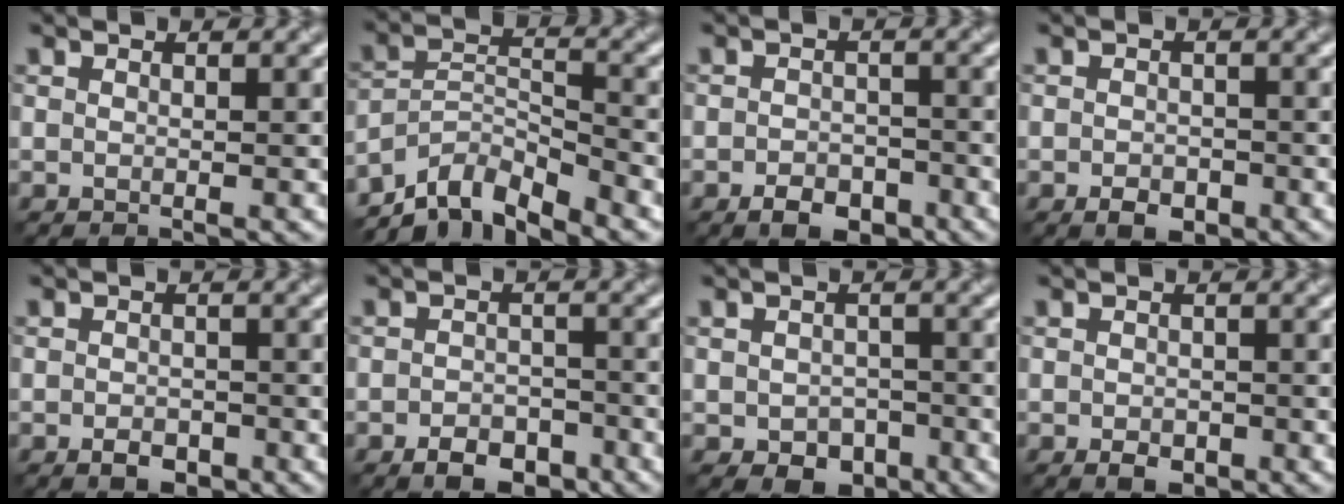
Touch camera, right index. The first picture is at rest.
{"total": 6.1, "force": [-5.2, 1.9, 2.6], "torque": [-0.039, -0.006, -0.104]}
{"total": 3.0, "force": [-1.8, 1.9, 1.5], "torque": [-0.018, -0.001, -0.036]}
{"total": 2.1, "force": [-1.1, 1.4, 1.1], "torque": [-0.015, -0.001, -0.022]}
{"total": 2.0, "force": [-1.0, 1.3, 1.1], "torque": [-0.016, -0.001, -0.020]}
{"total": 3.4, "force": [-2.1, 2.1, 1.6], "torque": [-0.019, 0.000, -0.040]}
{"total": 3.3, "force": [-1.3, 2.4, 1.8], "torque": [-0.022, -0.009, -0.019]}
{"total": 1.6, "force": [-0.6, 1.1, 0.9], "torque": [-0.015, -0.005, -0.014]}